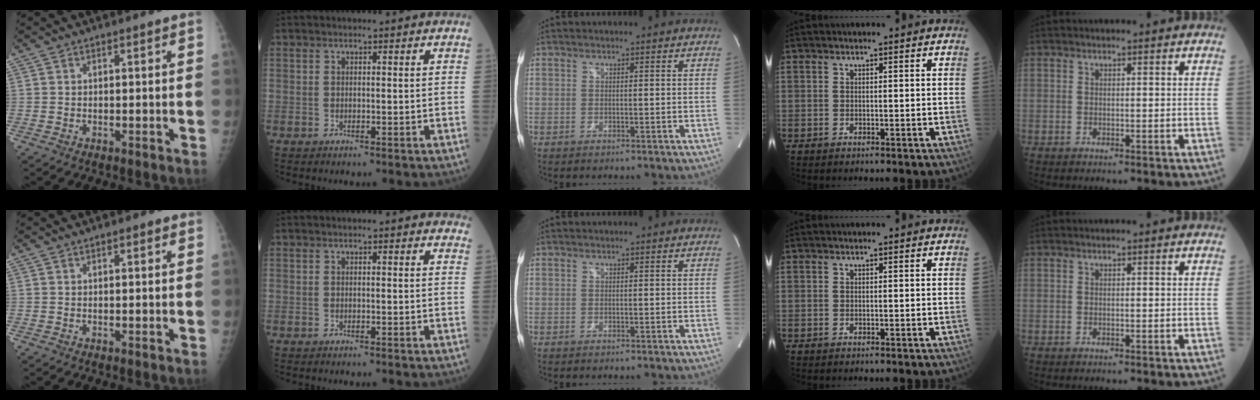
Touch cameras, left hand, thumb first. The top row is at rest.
{"thumb": {"total": 1.7, "force": [0.8, 0.7, 1.3], "torque": [-0.015, 0.001, 0.006]}, "index": {"total": 4.0, "force": [3.5, 1.2, 1.3], "torque": [-0.006, 0.014, 0.023]}}